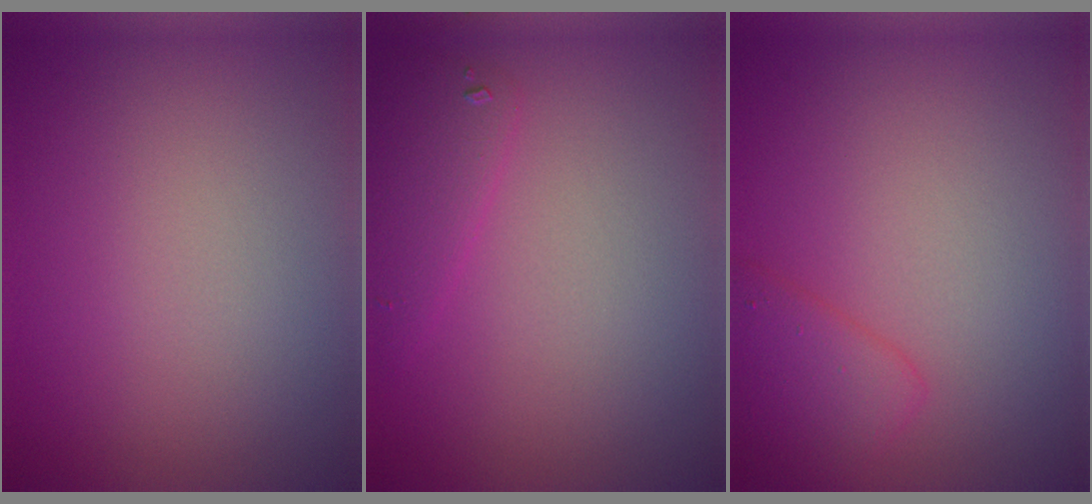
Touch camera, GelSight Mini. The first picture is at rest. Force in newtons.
{"total": 2.1, "press": 2.1, "slide": 0.2}
{"total": 1.8, "press": 1.8, "slide": 0.1}